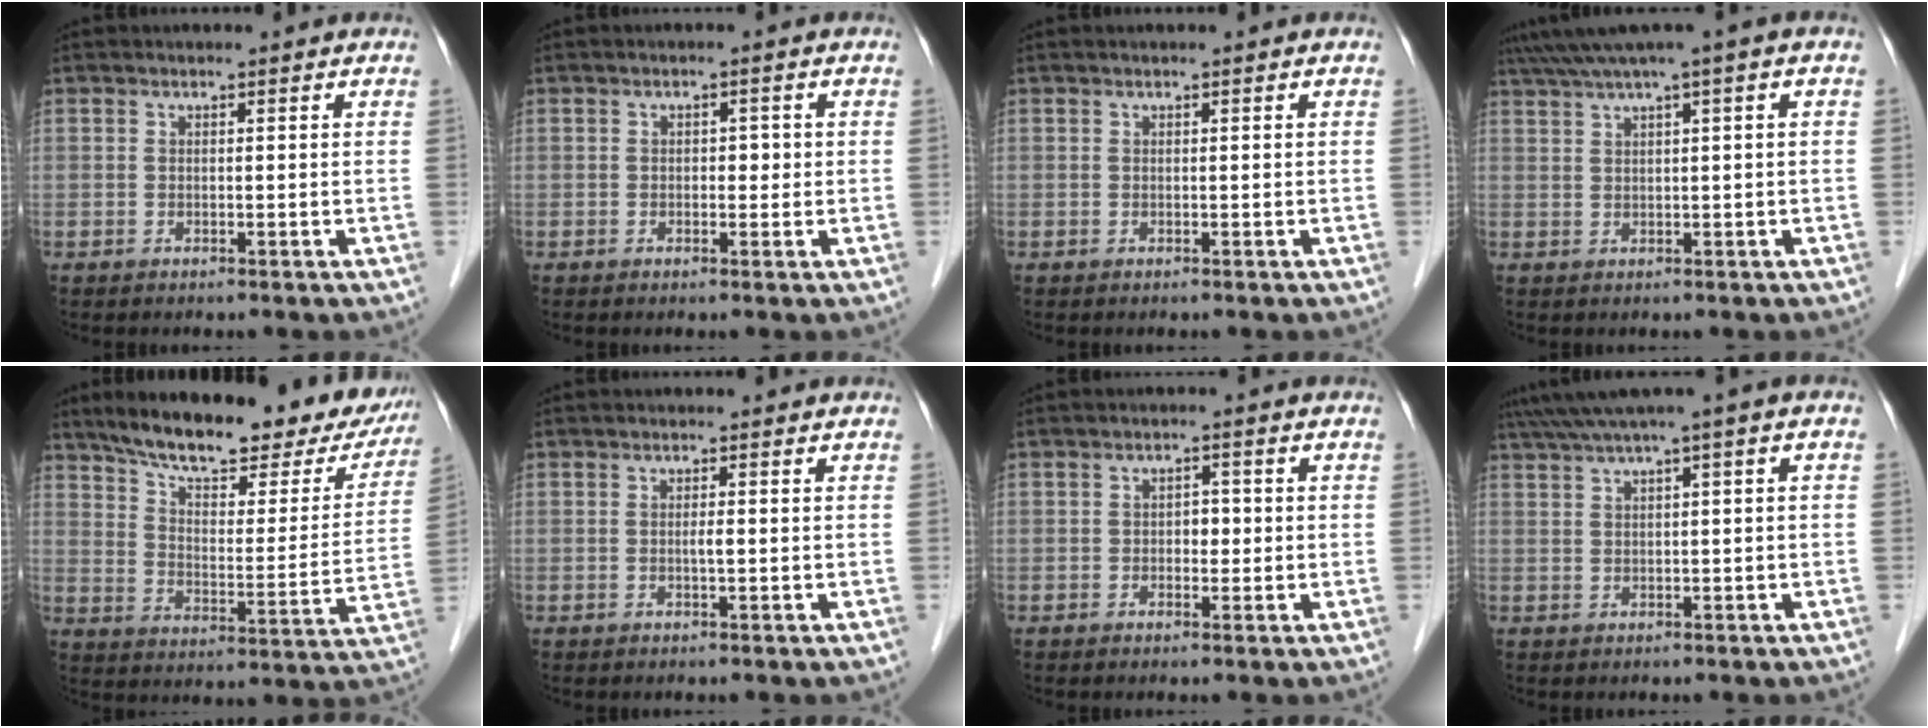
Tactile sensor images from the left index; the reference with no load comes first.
{"total": 1.8, "force": [-0.1, 1.1, 1.4], "torque": [-0.015, 0.006, -0.002]}
{"total": 0.0}
{"total": 5.2, "force": [3.0, -0.7, 4.2], "torque": [-0.084, 0.030, 0.055]}
{"total": 24.5, "force": [20.1, 6.7, 12.4], "torque": [-0.176, -0.002, 0.267]}
{"total": 0.9, "force": [-0.1, 0.0, 0.9], "torque": [-0.016, 0.000, -0.002]}
{"total": 2.2, "force": [-0.2, 1.4, 1.7], "torque": [-0.020, 0.005, -0.003]}
{"total": 4.9, "force": [2.6, -0.4, 4.1], "torque": [-0.084, 0.030, 0.049]}